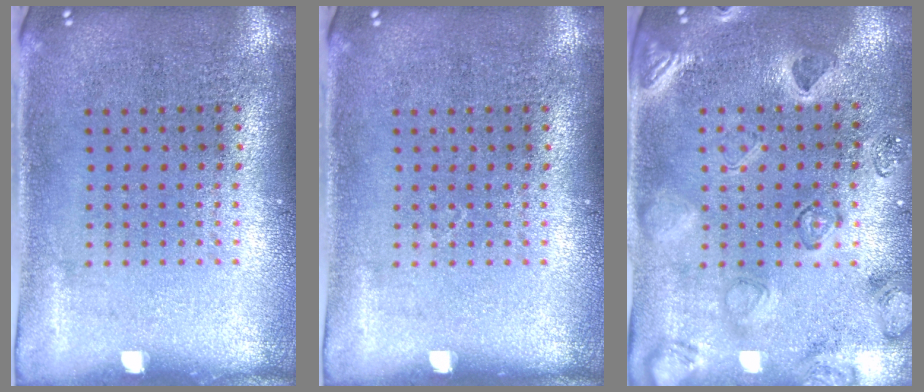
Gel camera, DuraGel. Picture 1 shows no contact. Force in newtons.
{"total": 0.0}
{"total": 2.3, "press": 2.1, "slide": 0.8}